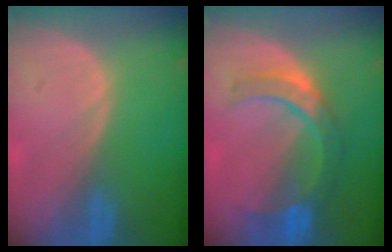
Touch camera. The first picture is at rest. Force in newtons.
{"total": 7.1, "press": 7.0, "slide": 0.8}